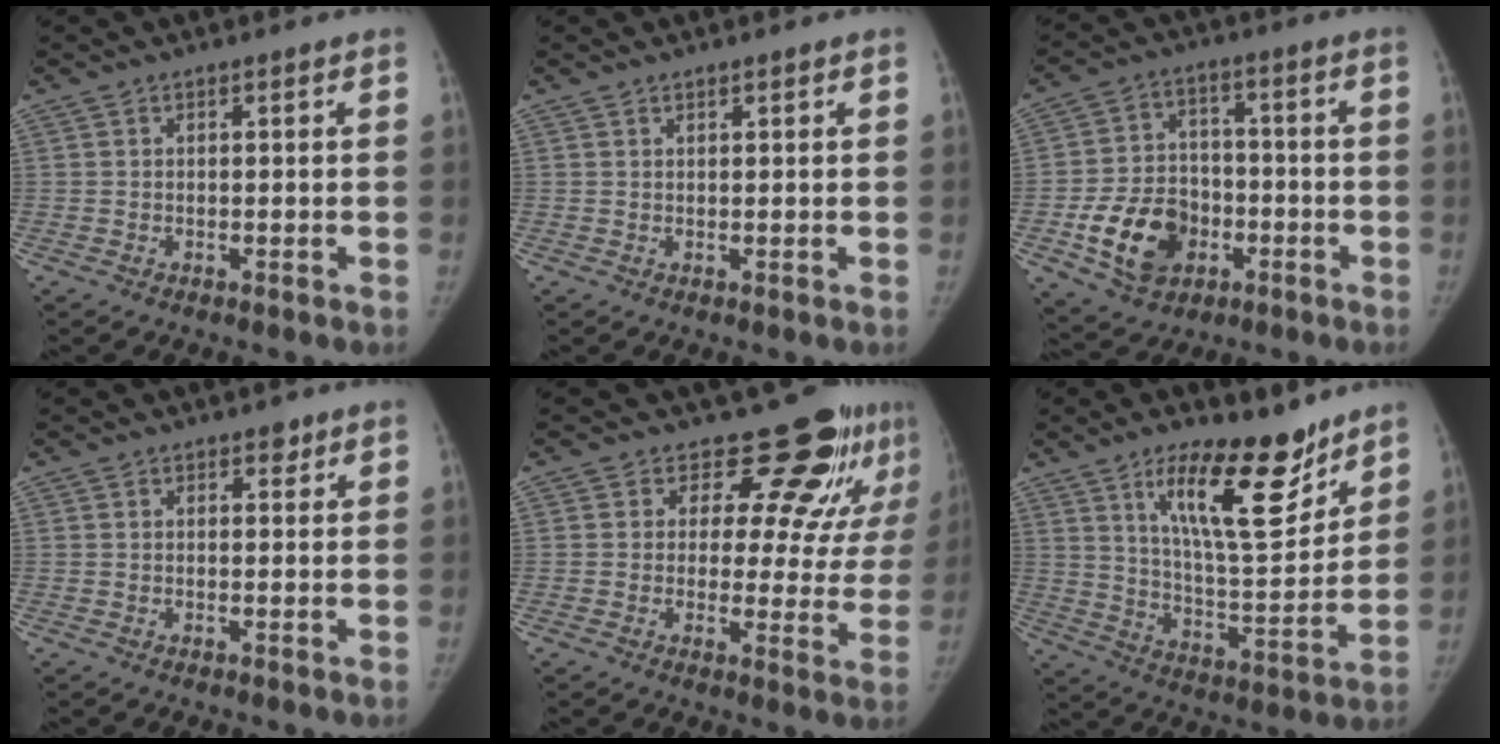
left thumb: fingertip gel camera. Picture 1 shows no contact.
{"total": 0.7, "force": [0.5, 0.2, 0.3], "torque": [-0.005, -0.003, 0.008]}
{"total": 14.2, "force": [-4.9, 10.7, 7.9], "torque": [-0.107, 0.021, -0.078]}
{"total": 1.4, "force": [0.9, 0.9, 0.6], "torque": [0.004, -0.004, 0.010]}
{"total": 14.2, "force": [10.8, 6.6, 6.5], "torque": [-0.025, -0.075, 0.119]}
{"total": 18.1, "force": [11.6, 6.0, 12.6], "torque": [-0.159, -0.084, 0.199]}